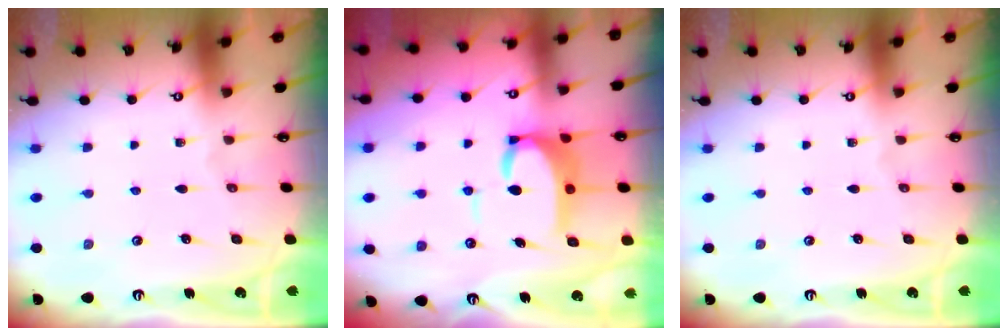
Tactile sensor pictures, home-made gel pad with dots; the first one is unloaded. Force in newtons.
{"total": 7.6, "press": 7.5, "slide": 0.9}
{"total": 0.0}